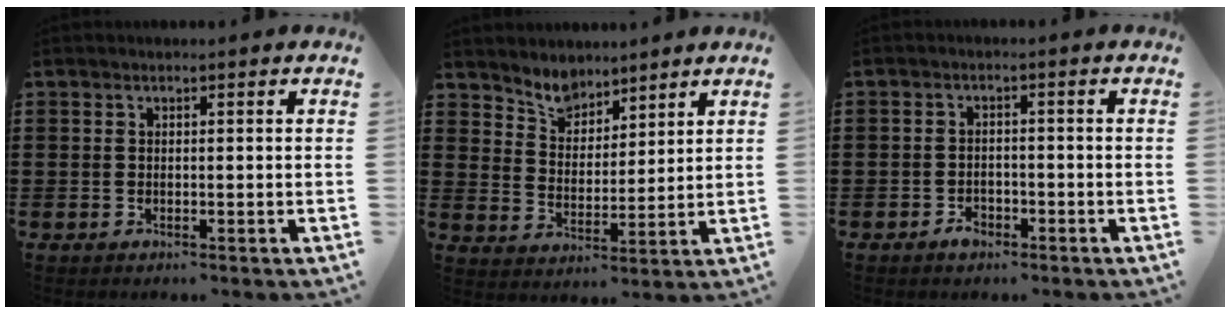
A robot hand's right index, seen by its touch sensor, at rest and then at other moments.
{"total": 4.8, "force": [4.3, 2.2, 0.2], "torque": [-0.029, -0.012, 0.078]}
{"total": 2.1, "force": [-1.4, 1.2, 0.8], "torque": [-0.018, 0.001, -0.030]}